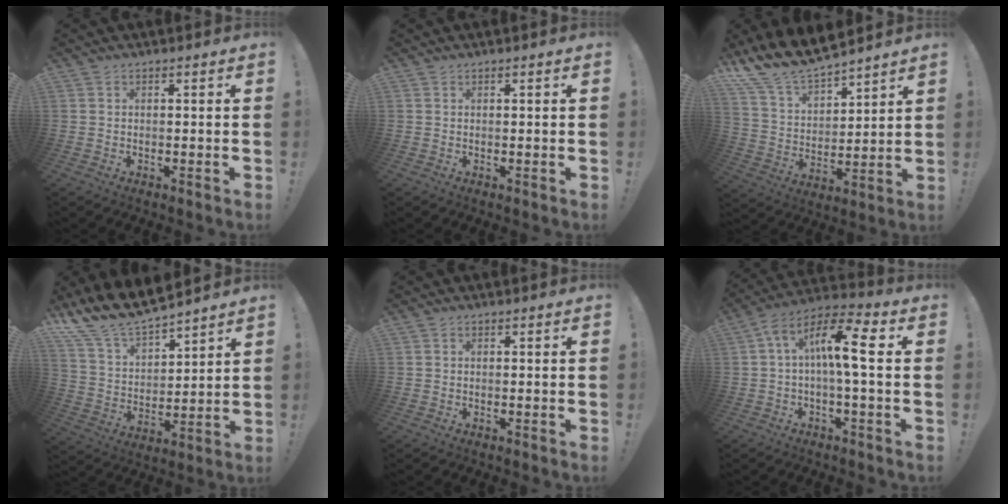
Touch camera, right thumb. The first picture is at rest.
{"total": 0.0}
{"total": 13.9, "force": [12.8, 3.7, 3.9], "torque": [-0.105, -0.105, 0.237]}
{"total": 13.9, "force": [12.8, 3.6, 4.0], "torque": [-0.106, -0.104, 0.237]}
{"total": 0.0}
{"total": 14.2, "force": [1.8, 4.0, 13.5], "torque": [-0.253, 0.008, 0.019]}